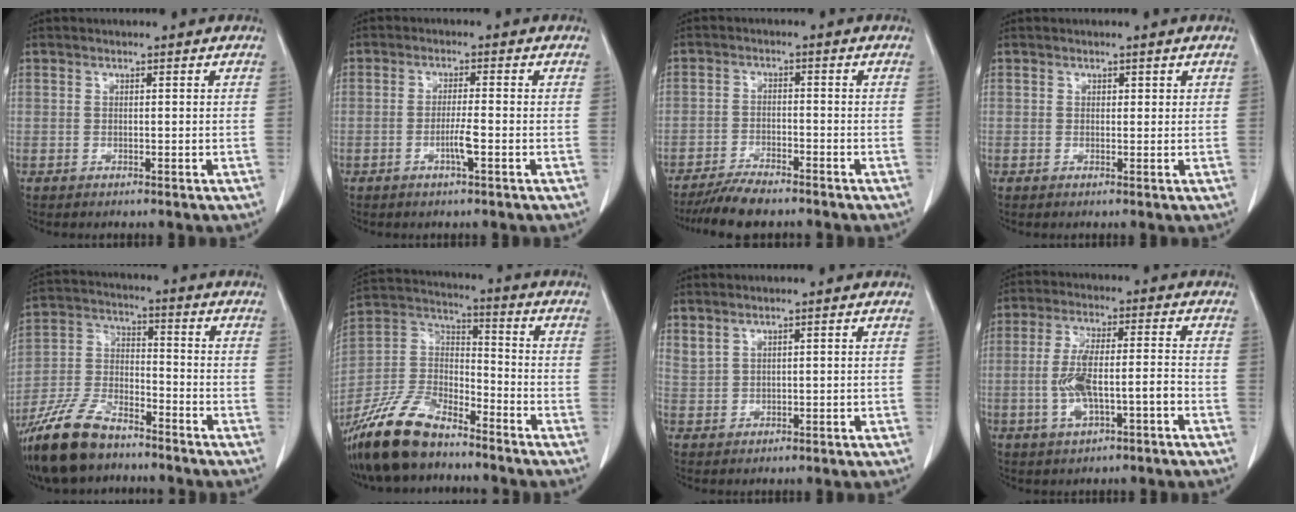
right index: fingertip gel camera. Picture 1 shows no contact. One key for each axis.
{"total": 2.9, "fx": -1.1, "fy": -0.2, "fz": 2.7, "tx": -0.051, "ty": -0.002, "tz": -0.020}
{"total": 6.9, "fx": -6.0, "fy": 1.2, "fz": 3.2, "tx": -0.051, "ty": -0.017, "tz": -0.105}
{"total": 0.9, "fx": 0.5, "fy": 0.7, "fz": 0.3, "tx": 0.008, "ty": 0.000, "tz": 0.004}
{"total": 12.8, "fx": -9.9, "fy": 4.7, "fz": 6.6, "tx": -0.142, "ty": -0.010, "tz": -0.190}
{"total": 15.3, "fx": -12.1, "fy": 5.2, "fz": 7.7, "tx": -0.163, "ty": 0.003, "tz": -0.231}
{"total": 1.9, "fx": 1.7, "fy": 0.6, "fz": 0.7, "tx": -0.018, "ty": 0.008, "tz": 0.046}
{"total": 8.6, "fx": -2.5, "fy": 2.1, "fz": 7.9, "tx": -0.156, "ty": 0.014, "tz": -0.039}